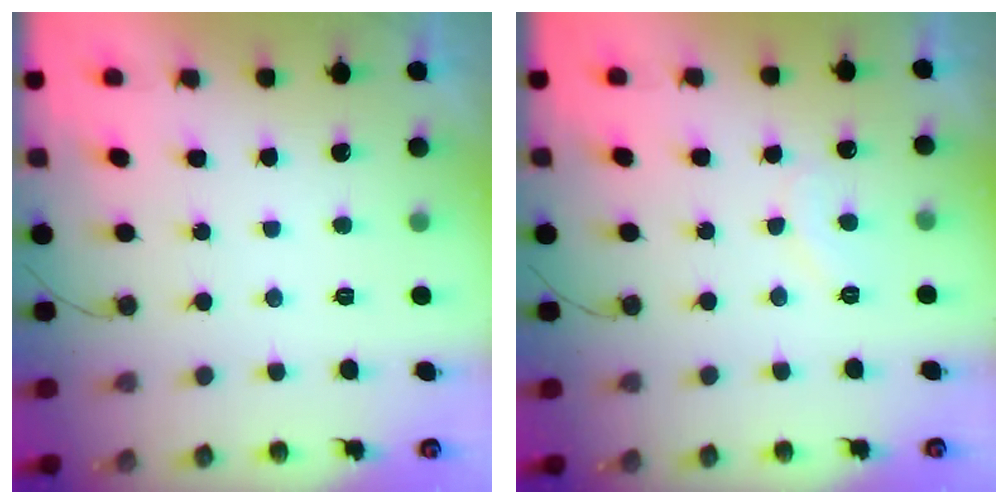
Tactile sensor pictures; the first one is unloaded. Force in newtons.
{"total": 7.1, "press": 7.0, "slide": 0.5}